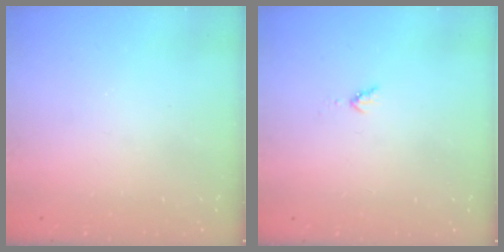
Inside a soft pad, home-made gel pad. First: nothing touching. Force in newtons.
{"total": 2.8, "press": 2.8, "slide": 0.4}